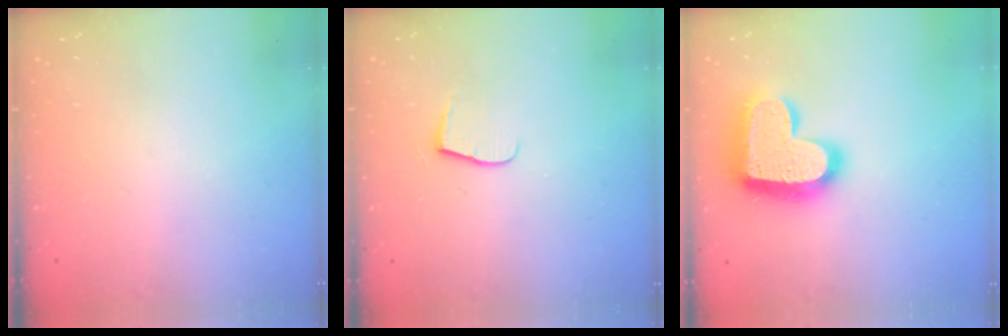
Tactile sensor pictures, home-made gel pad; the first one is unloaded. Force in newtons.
{"total": 6.5, "press": 6.5, "slide": 0.7}
{"total": 20.5, "press": 20.4, "slide": 1.5}